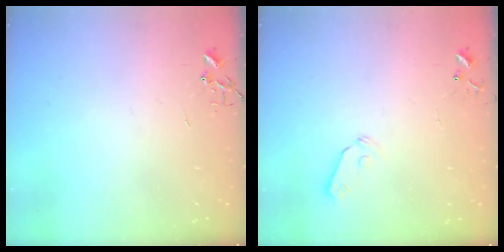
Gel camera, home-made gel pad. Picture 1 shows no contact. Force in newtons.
{"total": 4.3, "press": 4.3, "slide": 0.7}